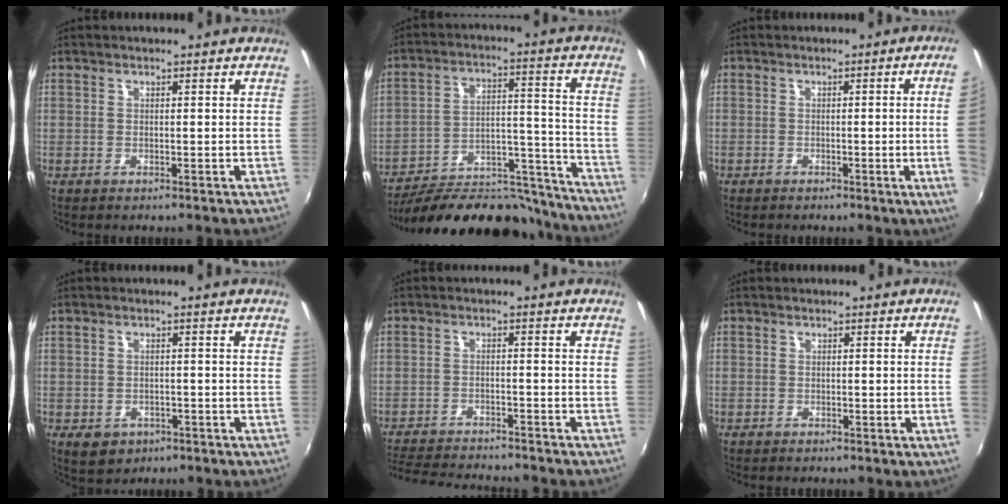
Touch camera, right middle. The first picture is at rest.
{"total": 24.5, "force": [-21.4, 7.8, 9.1], "torque": [-0.143, 0.030, -0.285]}
{"total": 7.7, "force": [-0.4, -1.6, 7.5], "torque": [-0.089, -0.007, -0.002]}
{"total": 4.7, "force": [-2.1, 3.6, 2.1], "torque": [-0.045, -0.009, -0.024]}
{"total": 12.3, "force": [-11.3, 2.1, 4.6], "torque": [-0.111, -0.015, -0.178]}
{"total": 1.3, "force": [-0.1, -0.9, 1.0], "torque": [-0.008, -0.010, 0.001]}